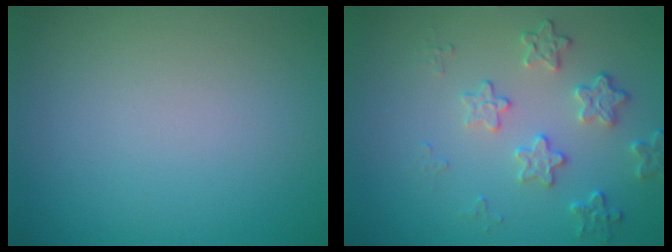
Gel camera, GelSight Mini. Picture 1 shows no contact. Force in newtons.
{"total": 2.9, "press": 2.3, "slide": 1.8}